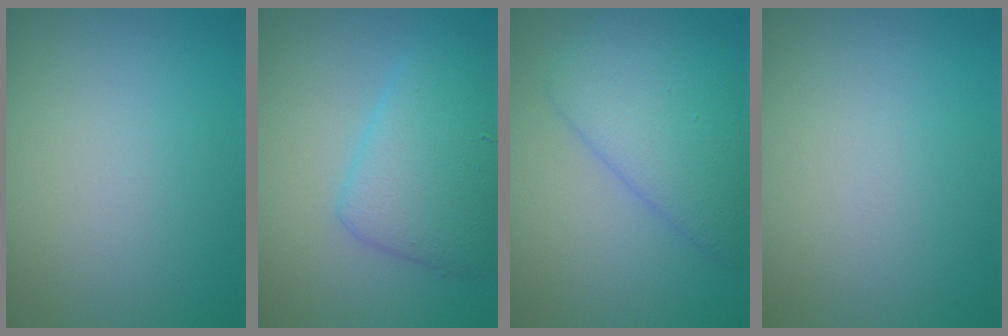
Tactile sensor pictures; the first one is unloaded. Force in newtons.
{"total": 5.3, "press": 5.3, "slide": 0.2}
{"total": 5.4, "press": 5.4, "slide": 0.2}
{"total": 0.0}